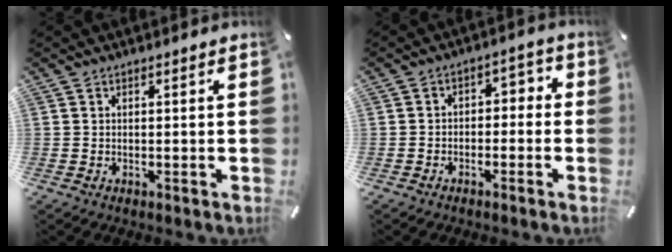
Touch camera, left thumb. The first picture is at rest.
{"total": 4.1, "force": [-3.0, 2.5, 1.3], "torque": [-0.021, 0.022, -0.060]}